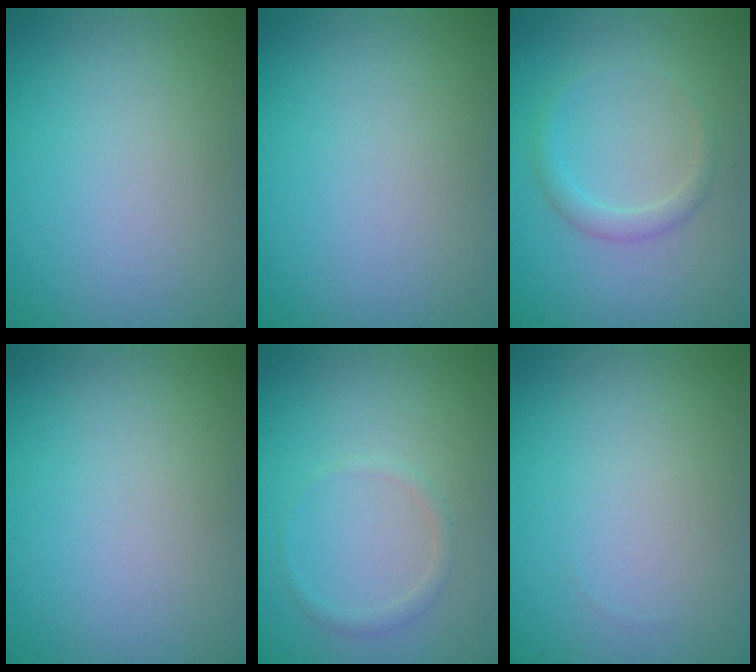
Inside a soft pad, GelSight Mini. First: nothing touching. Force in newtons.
{"total": 0.0}
{"total": 1.5, "press": 1.5, "slide": 0.2}
{"total": 0.0}
{"total": 1.0, "press": 1.0, "slide": 0.1}
{"total": 0.0}